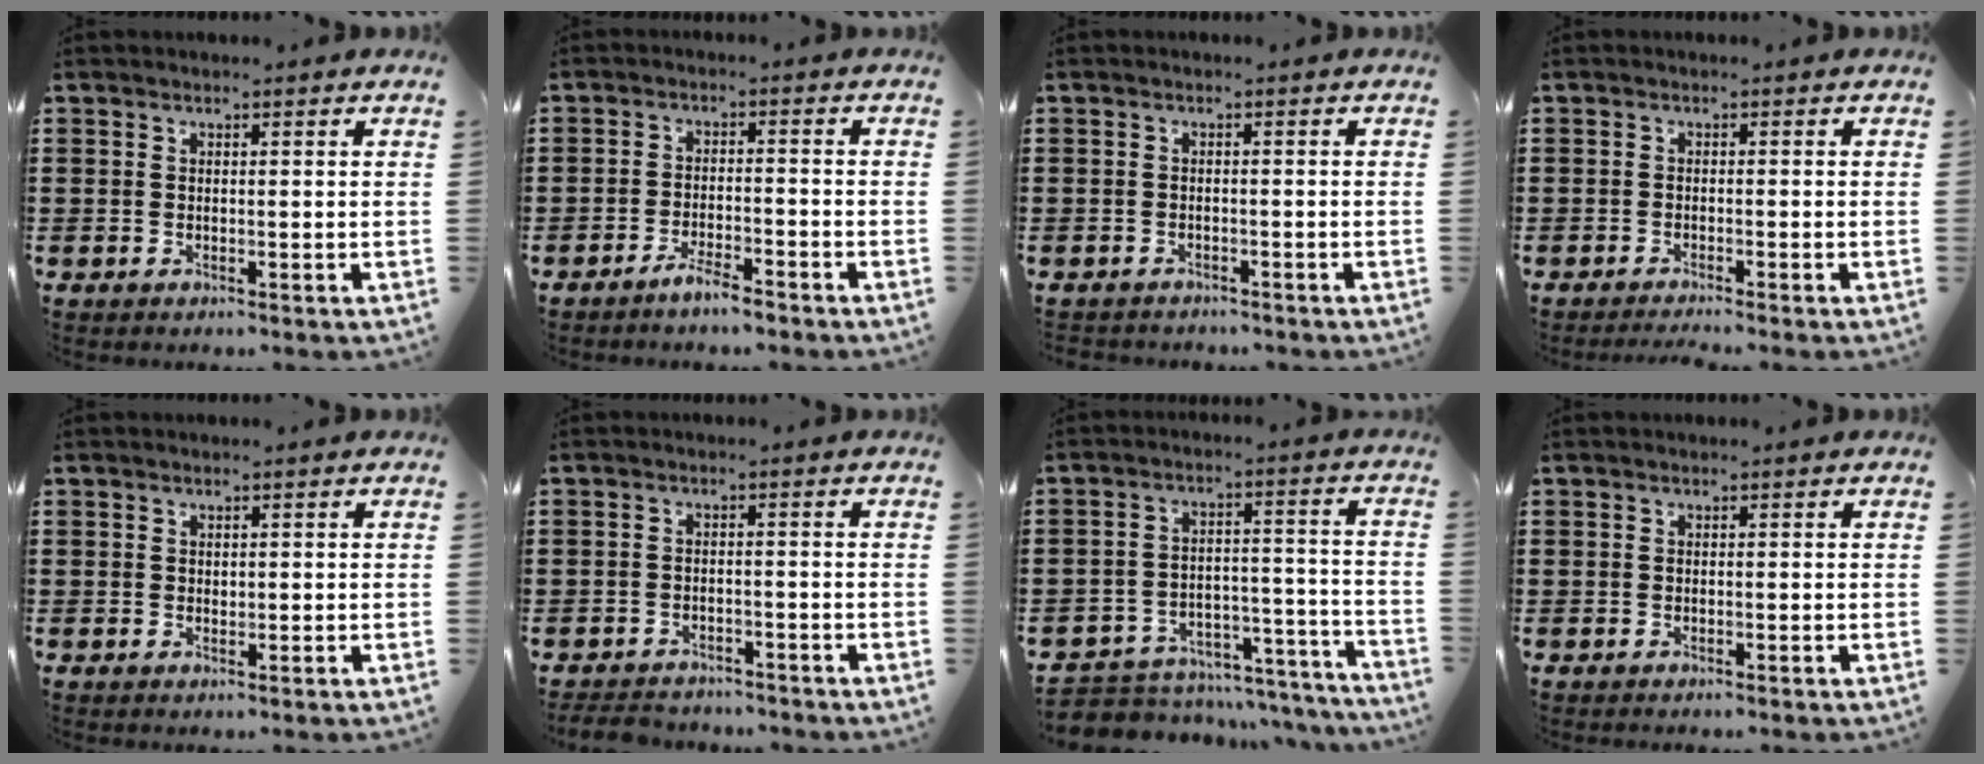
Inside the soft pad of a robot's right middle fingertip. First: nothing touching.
{"total": 3.2, "force": [-3.0, 0.4, 1.2], "torque": [-0.029, 0.003, -0.059]}
{"total": 1.1, "force": [-1.0, 0.2, -0.1], "torque": [-0.003, 0.001, -0.023]}
{"total": 1.0, "force": [-0.9, -0.2, 0.3], "torque": [-0.007, -0.003, -0.016]}
{"total": 0.6, "force": [0.4, 0.4, 0.1], "torque": [0.004, -0.003, 0.008]}
{"total": 2.8, "force": [-2.7, 0.6, 0.1], "torque": [-0.009, 0.000, -0.059]}
{"total": 5.0, "force": [-4.8, 1.5, 0.4], "torque": [-0.011, 0.013, -0.096]}
{"total": 0.0}